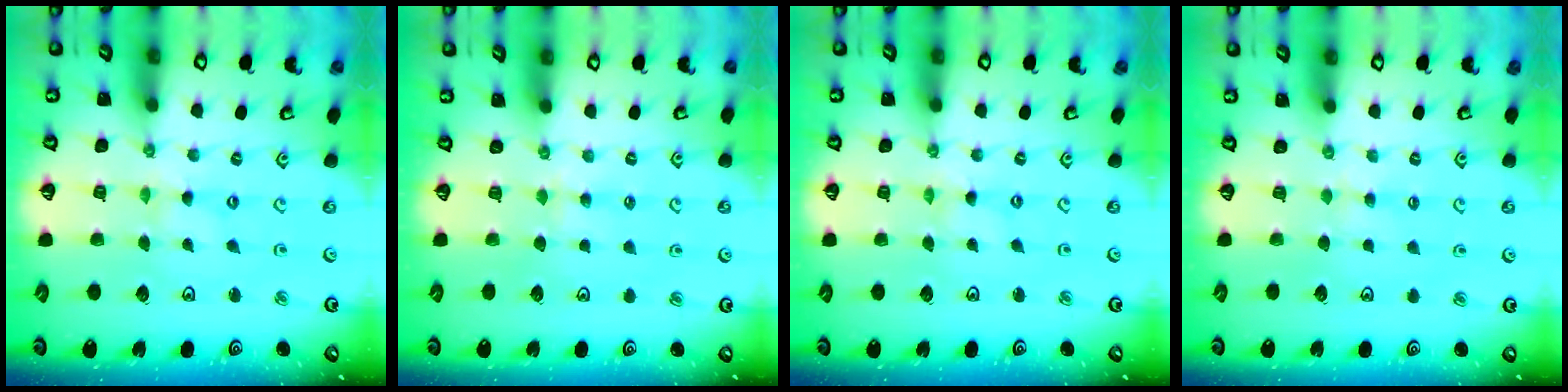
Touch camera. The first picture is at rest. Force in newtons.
{"total": 3.2, "press": 3.2, "slide": 0.5}
{"total": 0.0}
{"total": 2.7, "press": 2.7, "slide": 0.6}